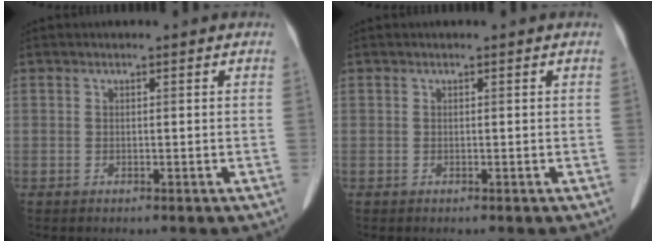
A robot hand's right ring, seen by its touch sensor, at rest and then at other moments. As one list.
[{"total": 0.0}]